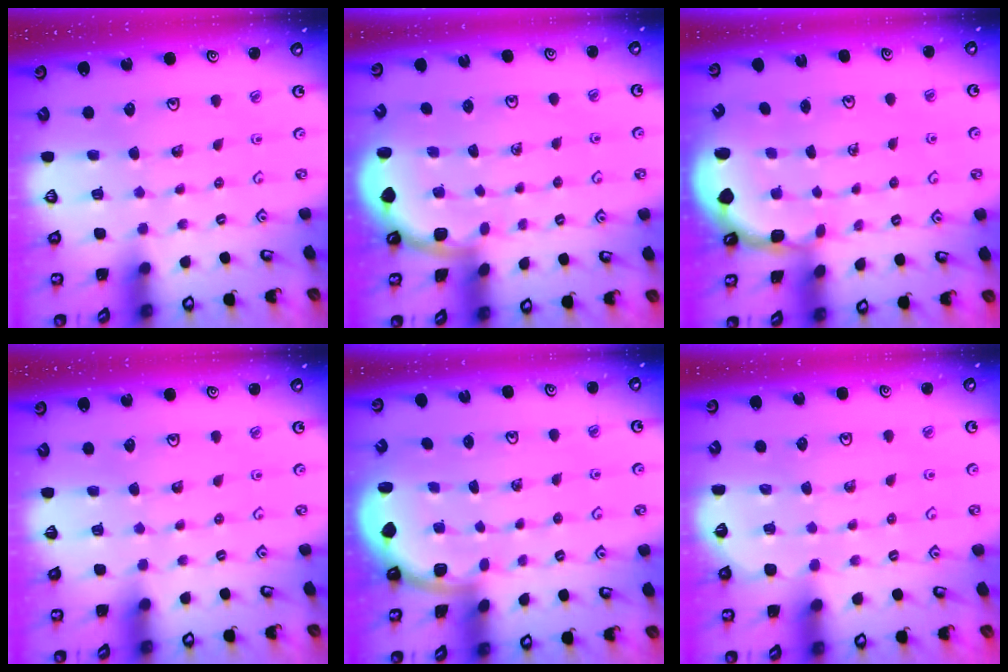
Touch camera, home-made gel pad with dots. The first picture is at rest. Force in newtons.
{"total": 1.8, "press": 1.8, "slide": 0.1}
{"total": 1.8, "press": 1.7, "slide": 0.4}
{"total": 0.0}
{"total": 1.8, "press": 1.7, "slide": 0.3}
{"total": 4.9, "press": 4.4, "slide": 2.1}